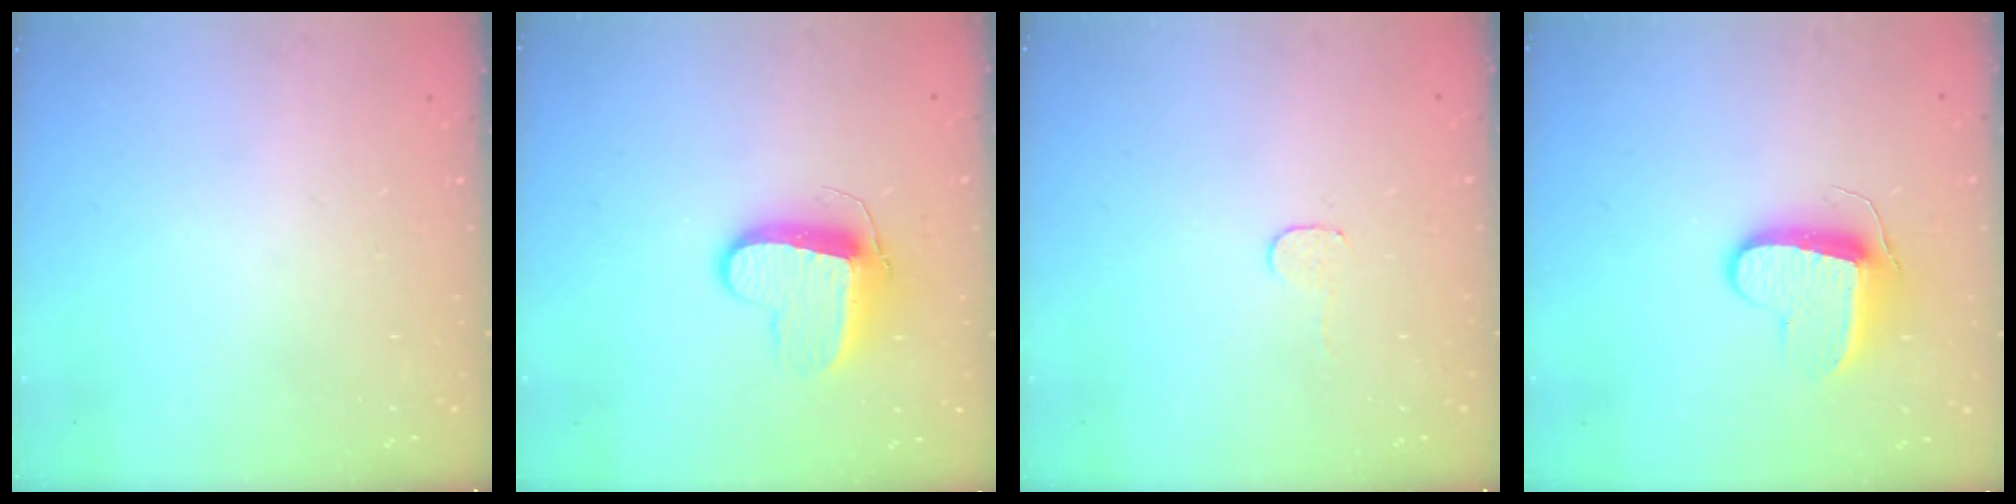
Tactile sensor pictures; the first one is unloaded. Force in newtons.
{"total": 10.0, "press": 10.0, "slide": 0.5}
{"total": 3.2, "press": 3.1, "slide": 0.3}
{"total": 9.6, "press": 9.6, "slide": 0.2}